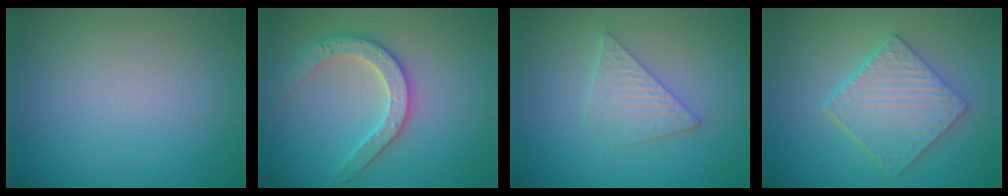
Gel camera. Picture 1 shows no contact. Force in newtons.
{"total": 3.5, "press": 3.4, "slide": 0.5}
{"total": 3.0, "press": 3.0, "slide": 0.3}
{"total": 5.8, "press": 4.6, "slide": 3.5}